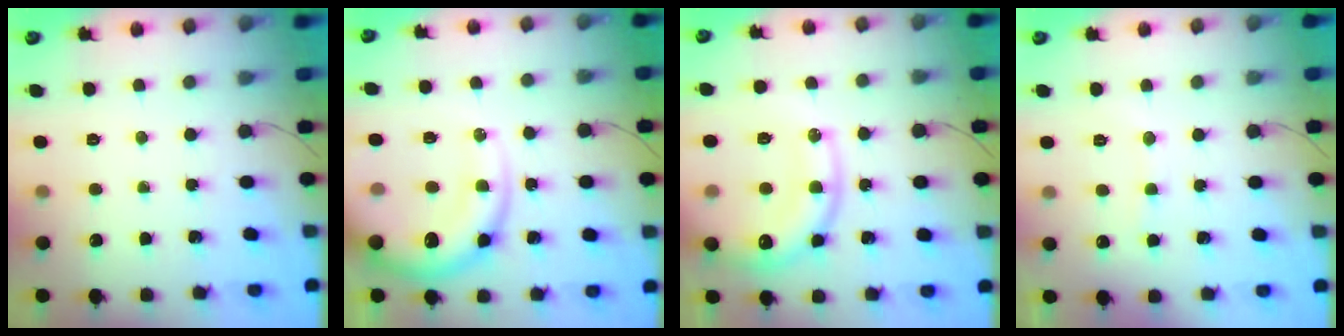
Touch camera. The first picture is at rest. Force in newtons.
{"total": 16.3, "press": 15.9, "slide": 3.7}
{"total": 20.1, "press": 19.8, "slide": 3.5}
{"total": 8.3, "press": 8.2, "slide": 1.3}